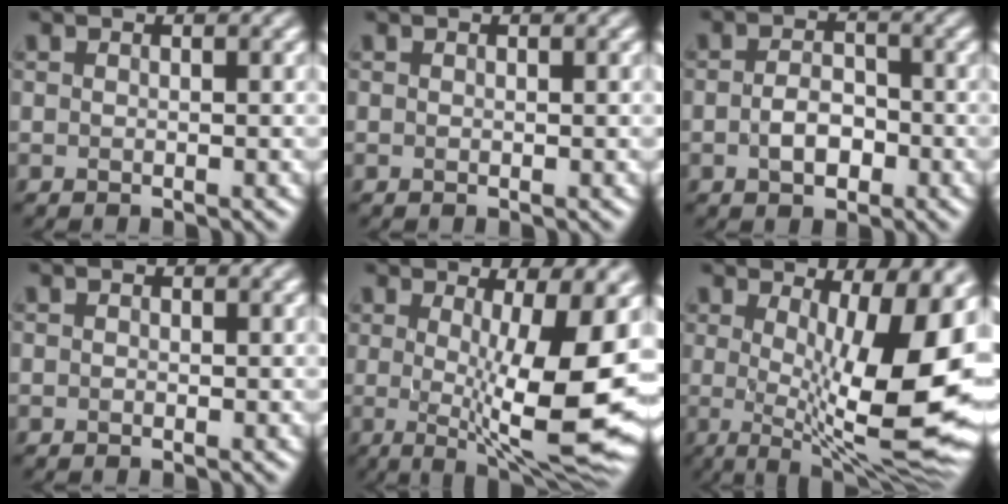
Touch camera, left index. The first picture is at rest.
{"total": 0.0}
{"total": 2.6, "force": [-2.3, 0.7, 0.7], "torque": [-0.043, -0.004, -0.011]}
{"total": 1.2, "force": [-0.8, -0.6, -0.6], "torque": [-0.013, -0.006, 0.008]}
{"total": 10.3, "force": [-1.1, 1.8, 10.1], "torque": [-0.170, -0.017, 0.017]}
{"total": 12.4, "force": [0.2, 3.6, 11.8], "torque": [-0.173, -0.013, 0.043]}